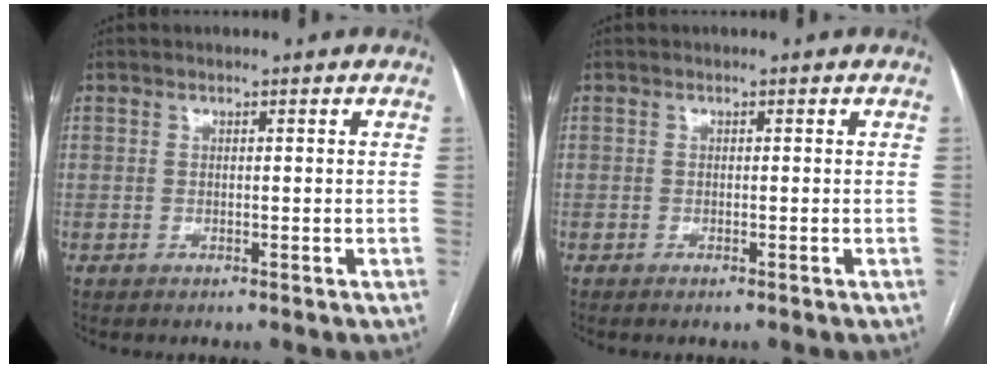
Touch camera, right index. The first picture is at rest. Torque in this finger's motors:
{"motor_torque": [0.03, 0.03, 0.02, 0.01]}